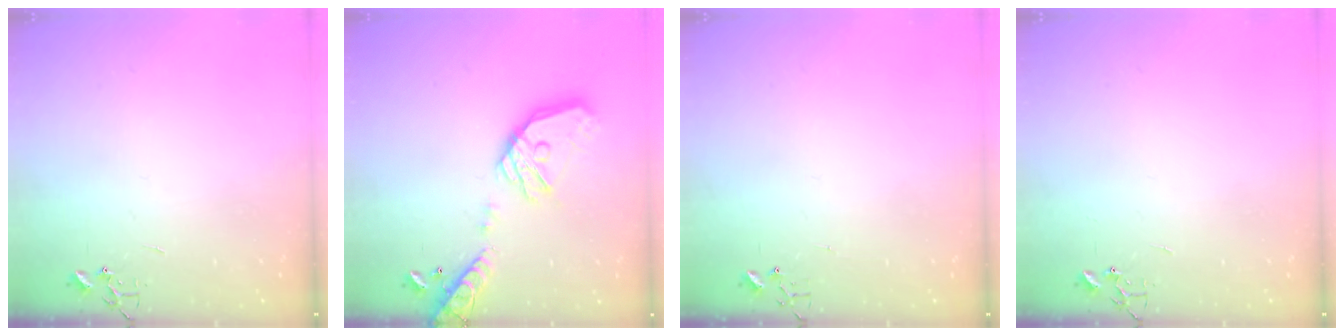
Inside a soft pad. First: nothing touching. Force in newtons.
{"total": 18.9, "press": 18.8, "slide": 2.4}
{"total": 3.6, "press": 3.6, "slide": 0.4}
{"total": 0.0}